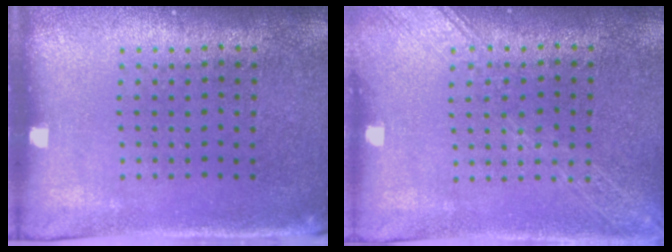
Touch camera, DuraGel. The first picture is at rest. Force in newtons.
{"total": 1.7, "press": 1.7, "slide": 0.2}